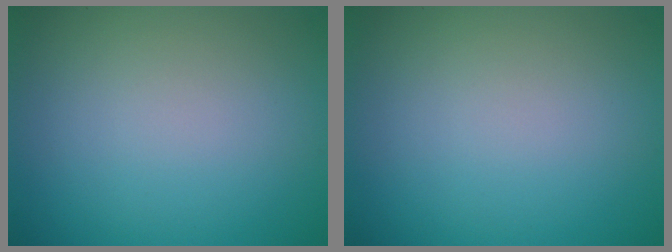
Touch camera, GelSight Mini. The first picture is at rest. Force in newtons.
{"total": 0.0}